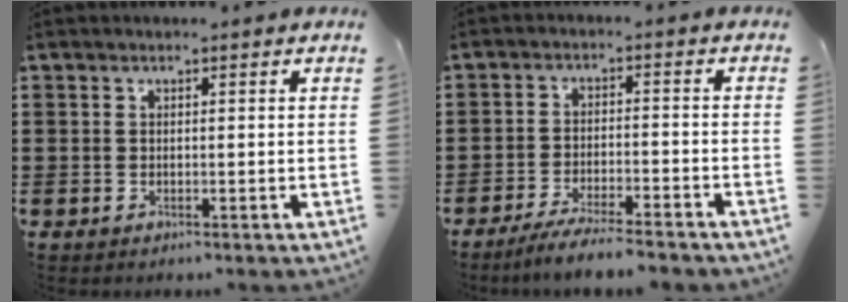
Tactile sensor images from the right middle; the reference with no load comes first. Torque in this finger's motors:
{"motor_torque": [1.63, -0.51, 0.24, 0.11]}